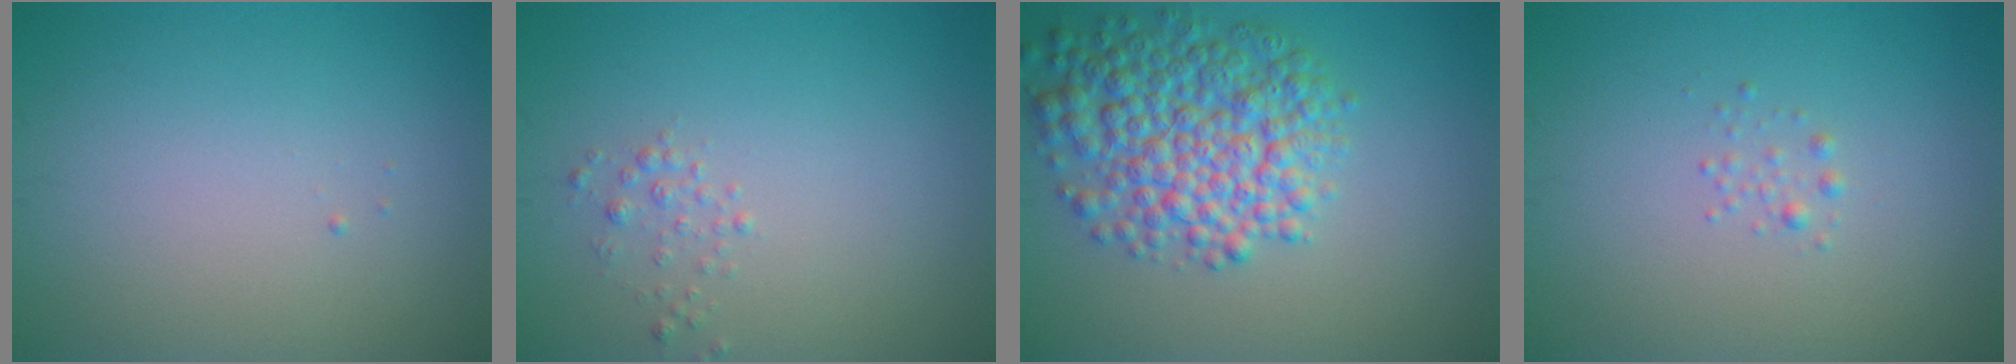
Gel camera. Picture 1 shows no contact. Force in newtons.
{"total": 0.9, "press": 0.9, "slide": 0.0}
{"total": 7.1, "press": 7.1, "slide": 0.2}
{"total": 0.7, "press": 0.7, "slide": 0.0}